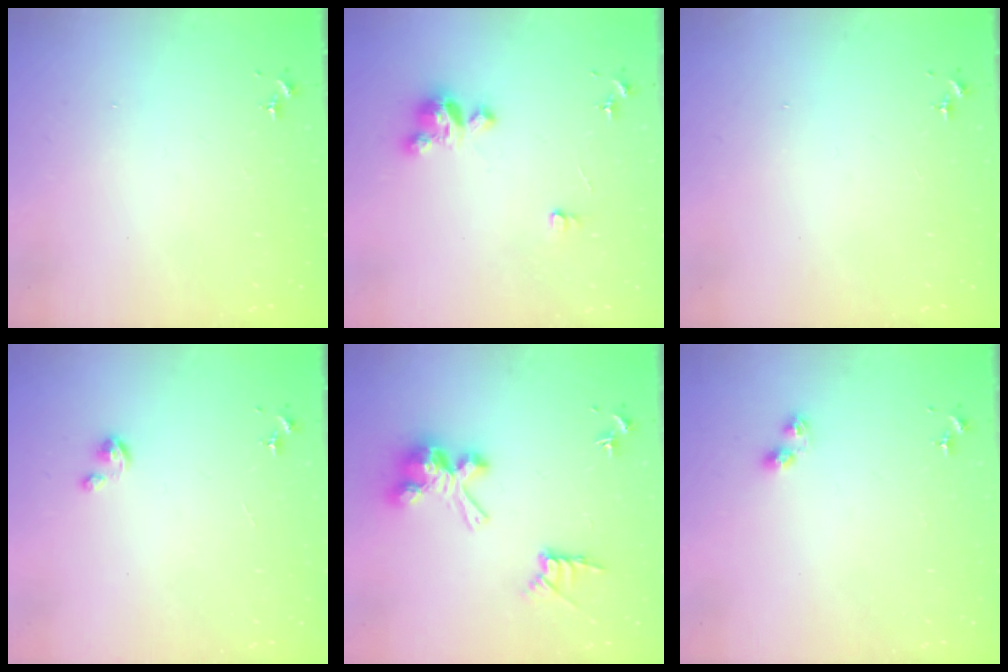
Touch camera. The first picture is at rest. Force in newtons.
{"total": 6.7, "press": 6.7, "slide": 0.4}
{"total": 0.0}
{"total": 2.9, "press": 2.9, "slide": 0.2}
{"total": 12.1, "press": 12.1, "slide": 0.1}
{"total": 4.6, "press": 4.6, "slide": 0.2}